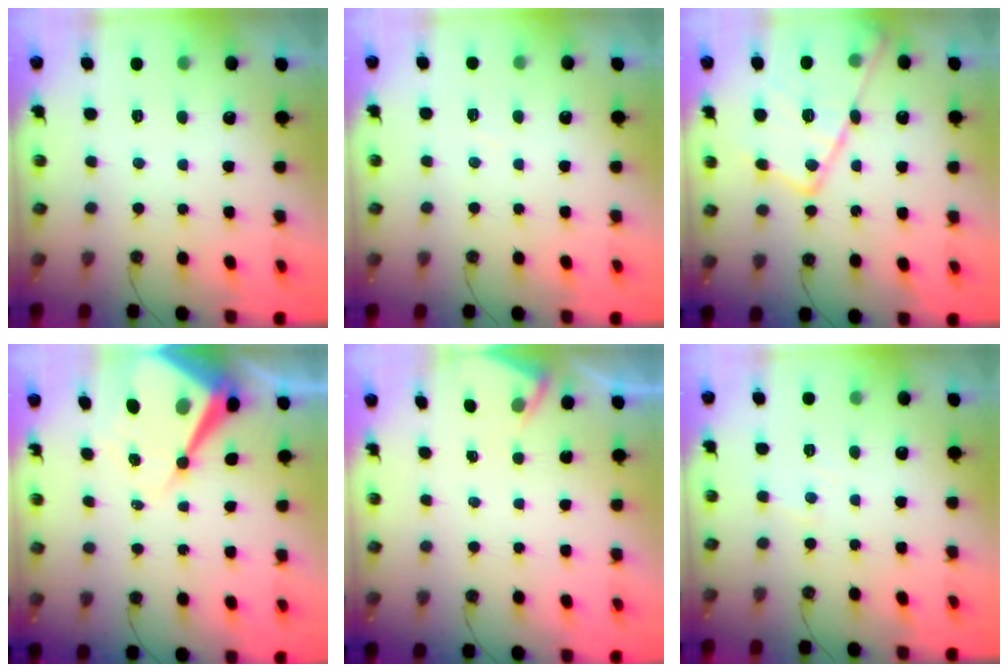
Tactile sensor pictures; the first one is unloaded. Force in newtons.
{"total": 2.8, "press": 2.7, "slide": 0.5}
{"total": 21.8, "press": 21.7, "slide": 2.1}
{"total": 12.1, "press": 12.1, "slide": 1.1}
{"total": 2.6, "press": 2.6, "slide": 0.4}
{"total": 3.0, "press": 2.9, "slide": 0.6}